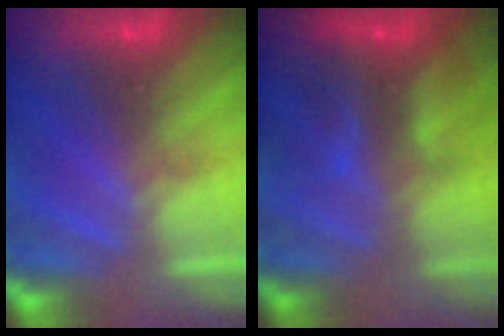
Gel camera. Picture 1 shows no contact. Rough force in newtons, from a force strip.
{"total": 8.0}